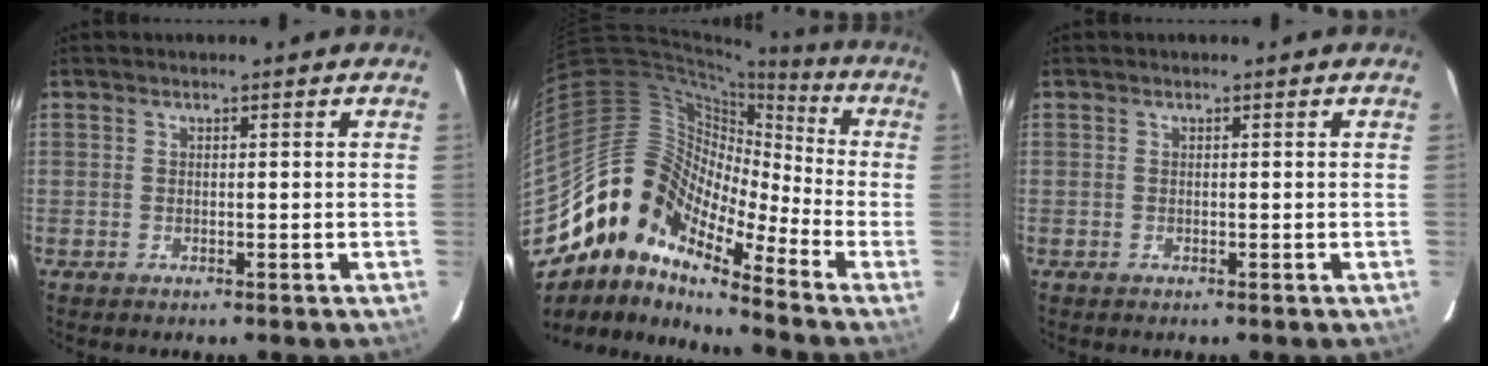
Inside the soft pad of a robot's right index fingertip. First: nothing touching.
{"total": 14.1, "force": [-10.8, 6.3, 6.5], "torque": [-0.093, 0.007, -0.229]}
{"total": 0.0}